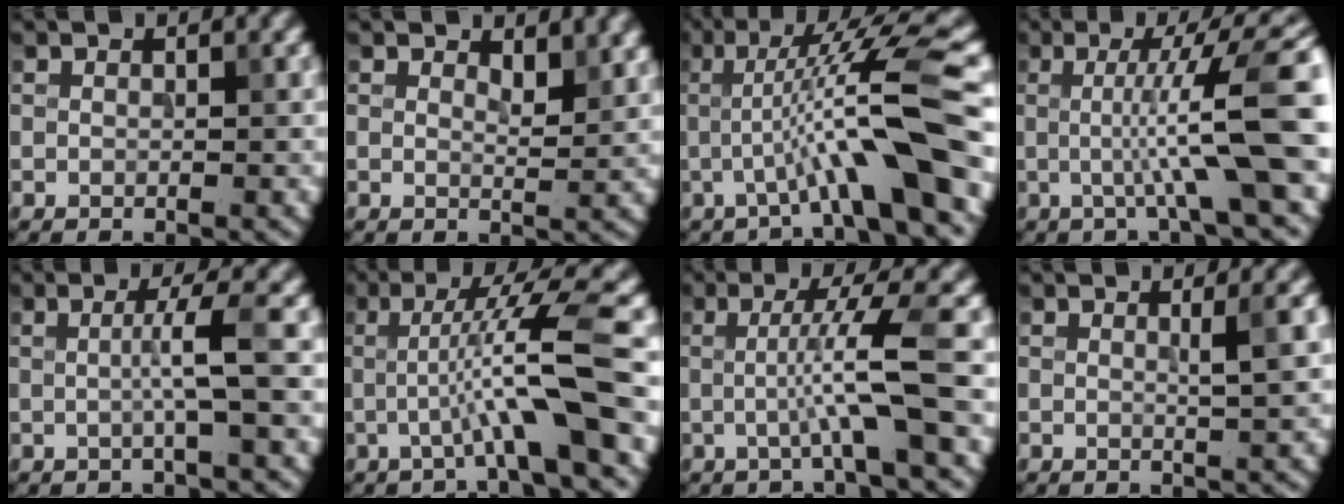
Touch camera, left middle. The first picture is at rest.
{"total": 2.2, "force": [1.5, 0.8, 1.4], "torque": [-0.020, -0.005, 0.026]}
{"total": 8.8, "force": [-1.7, 0.7, 8.6], "torque": [-0.137, 0.013, -0.025]}
{"total": 8.6, "force": [-0.2, 1.2, 8.5], "torque": [-0.121, 0.005, -0.004]}
{"total": 3.1, "force": [0.0, 0.3, 3.1], "torque": [-0.054, 0.000, -0.005]}
{"total": 7.0, "force": [-1.3, 0.4, 6.9], "torque": [-0.115, 0.016, -0.025]}
{"total": 5.1, "force": [-0.7, 0.3, 5.0], "torque": [-0.085, 0.008, -0.020]}
{"total": 2.5, "force": [0.6, 0.6, 2.4], "torque": [-0.025, 0.005, 0.003]}